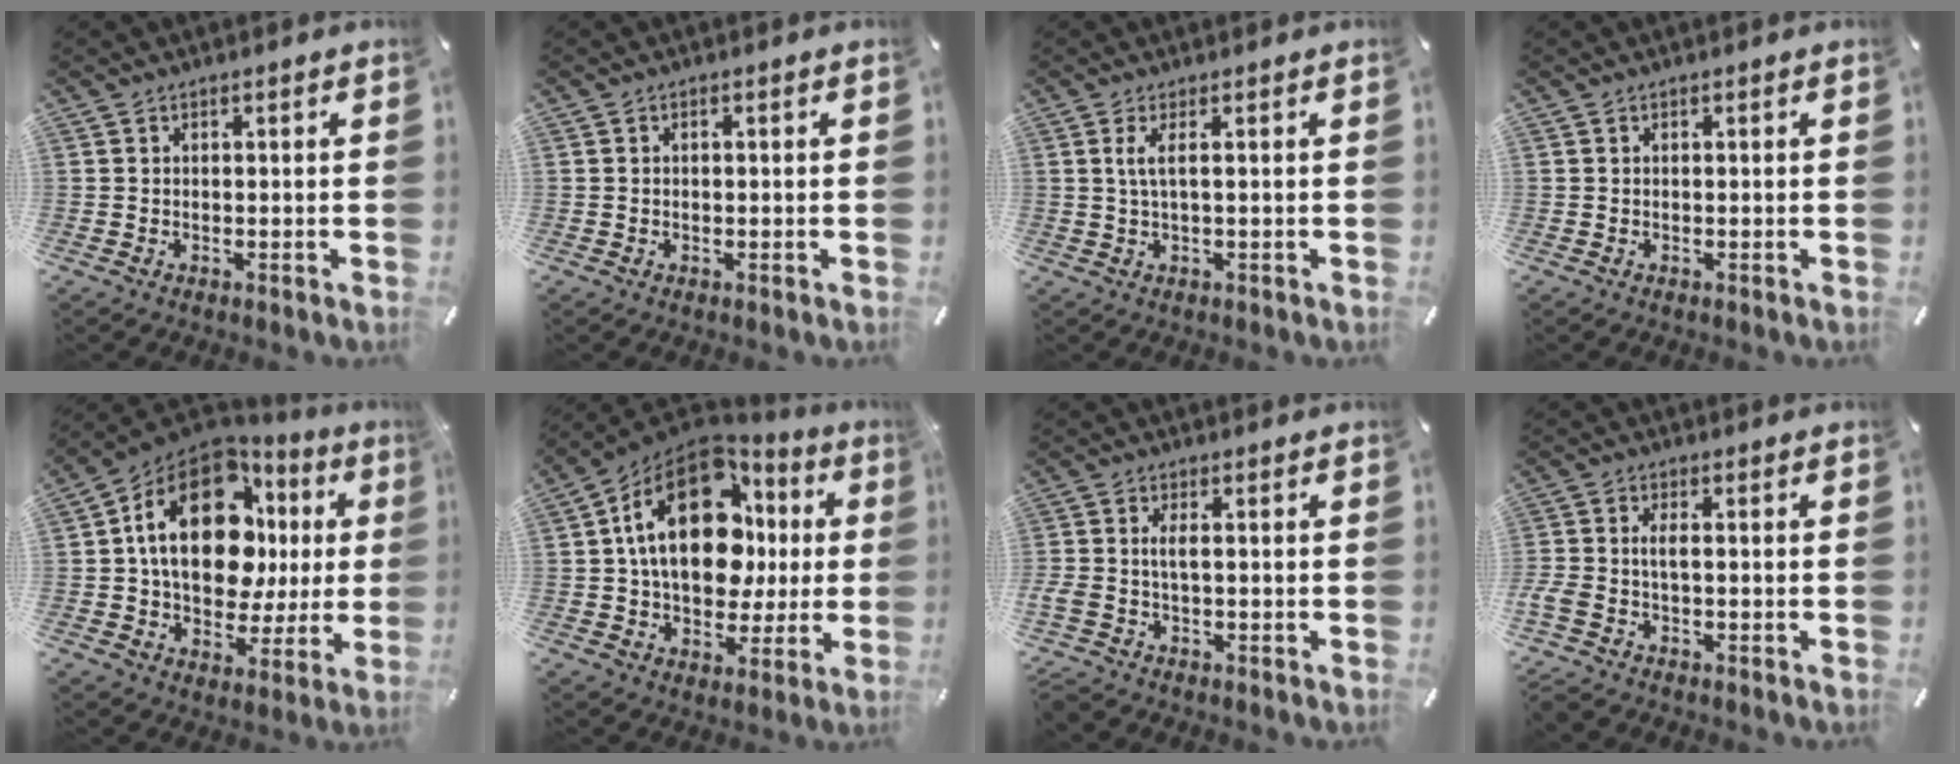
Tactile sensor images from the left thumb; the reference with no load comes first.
{"total": 0.8, "force": [0.0, 0.4, 0.7], "torque": [-0.013, 0.001, -0.001]}
{"total": 3.4, "force": [0.6, 0.3, 3.4], "torque": [-0.067, -0.004, 0.010]}
{"total": 0.0}
{"total": 22.2, "force": [5.1, 14.1, 16.3], "torque": [-0.289, -0.025, 0.082]}
{"total": 23.2, "force": [4.0, 15.8, 16.5], "torque": [-0.282, -0.007, 0.066]}
{"total": 3.9, "force": [-1.4, 1.7, 3.2], "torque": [-0.084, -0.002, -0.033]}
{"total": 4.2, "force": [-1.8, 1.7, 3.4], "torque": [-0.093, -0.005, -0.040]}